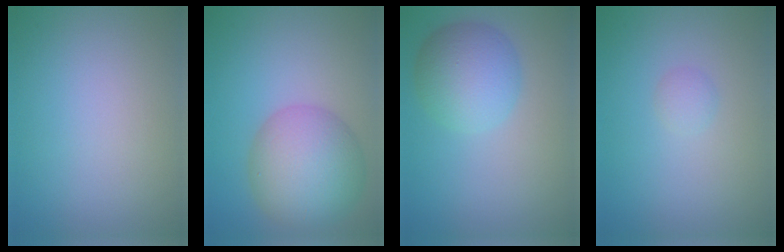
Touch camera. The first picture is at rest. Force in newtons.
{"total": 8.1, "press": 8.1, "slide": 0.3}
{"total": 5.3, "press": 5.3, "slide": 0.1}
{"total": 0.9, "press": 0.9, "slide": 0.0}